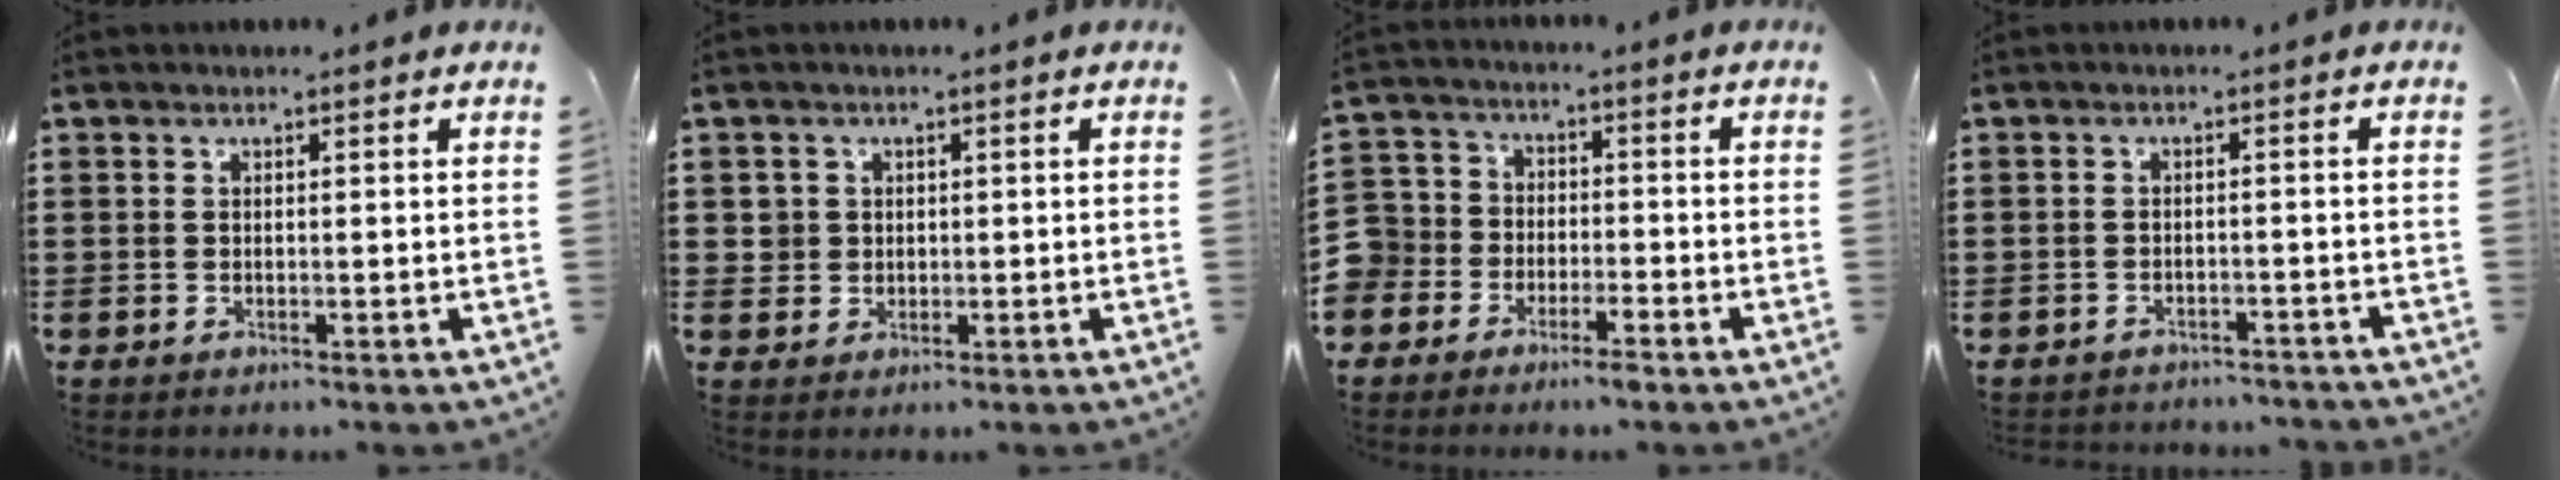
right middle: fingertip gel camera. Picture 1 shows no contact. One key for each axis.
{"total": 2.8, "fx": 0.4, "fy": 2.7, "fz": 0.4, "tx": -0.021, "ty": 0.011, "tz": 0.003}
{"total": 5.2, "fx": -3.8, "fy": 3.5, "fz": -0.1, "tx": -0.031, "ty": -0.001, "tz": -0.086}
{"total": 2.1, "fx": -2.1, "fy": 0.4, "fz": -0.1, "tx": -0.004, "ty": 0.001, "tz": -0.046}